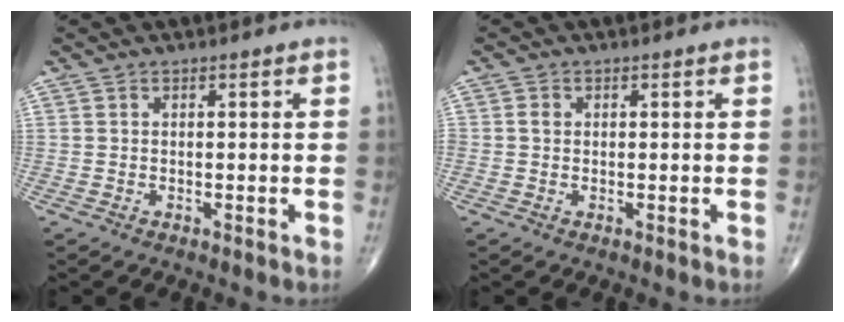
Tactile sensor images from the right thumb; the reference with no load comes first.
{"total": 1.2, "force": [0.1, 1.0, 0.7], "torque": [-0.010, 0.001, 0.000]}